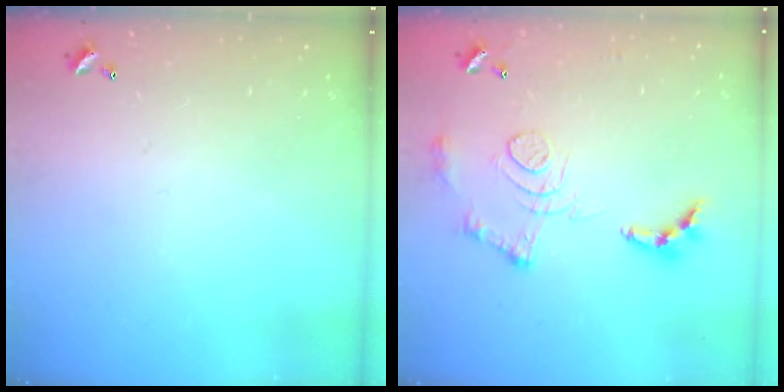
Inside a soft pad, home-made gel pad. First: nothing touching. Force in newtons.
{"total": 12.5, "press": 12.5, "slide": 1.1}